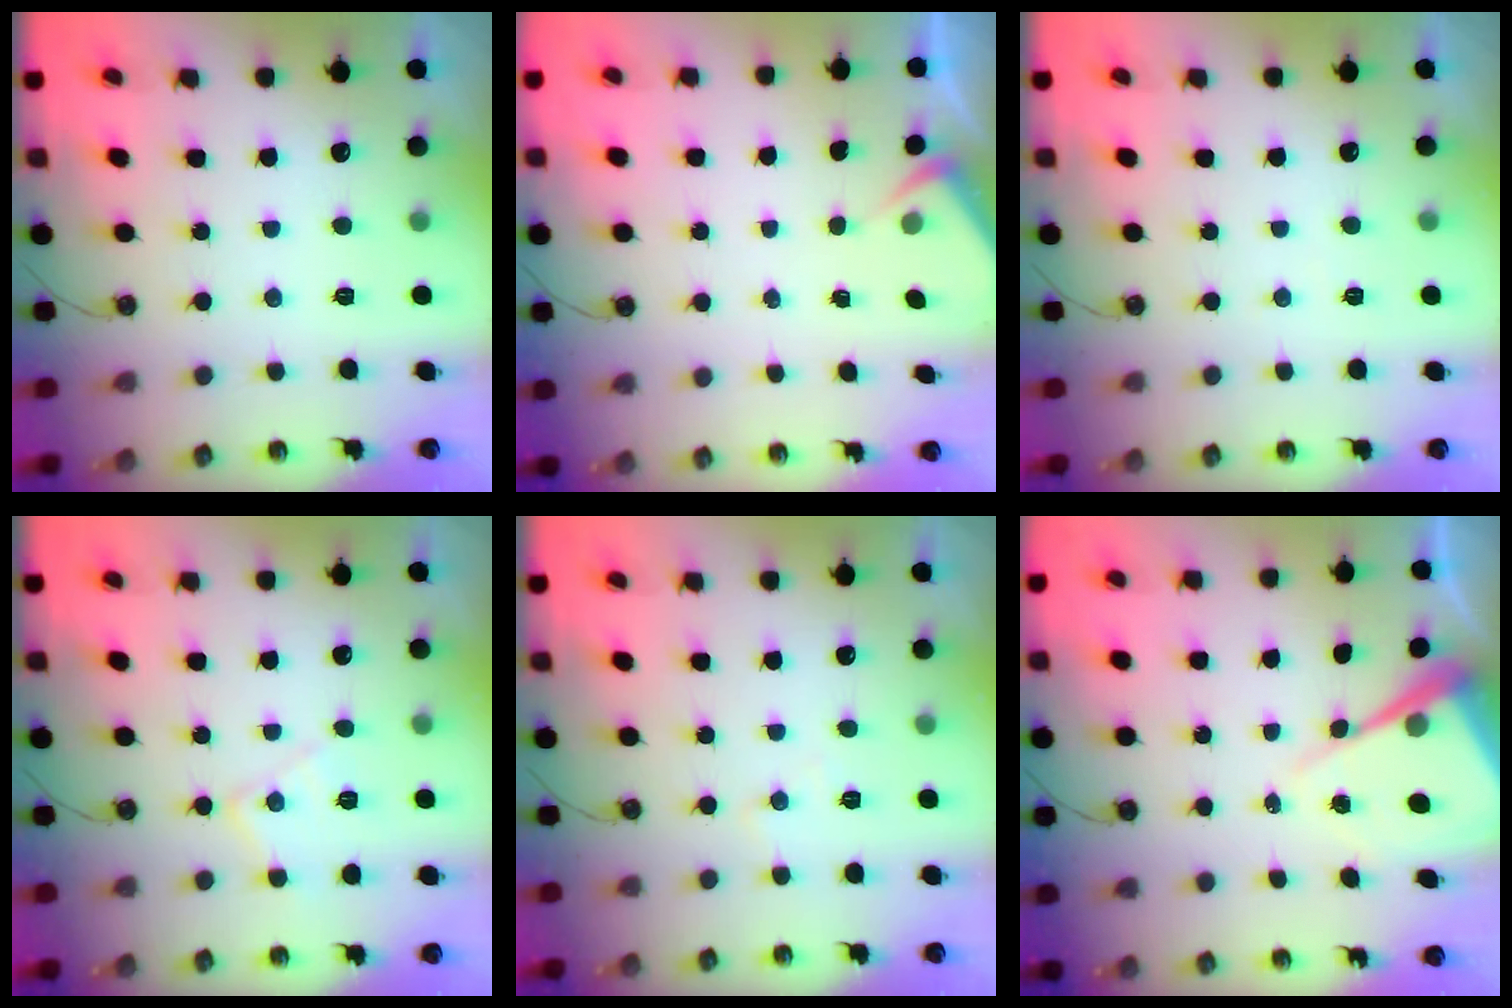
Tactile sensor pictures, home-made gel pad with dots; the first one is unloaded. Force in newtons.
{"total": 2.6, "press": 2.5, "slide": 0.5}
{"total": 2.7, "press": 2.7, "slide": 0.5}
{"total": 8.7, "press": 8.7, "slide": 0.6}
{"total": 5.4, "press": 5.3, "slide": 0.9}
{"total": 10.6, "press": 10.5, "slide": 0.8}